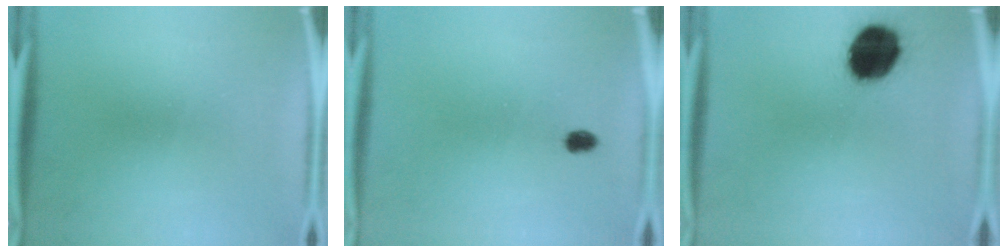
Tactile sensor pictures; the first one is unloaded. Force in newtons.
{"total": 1.9}
{"total": 16.1}